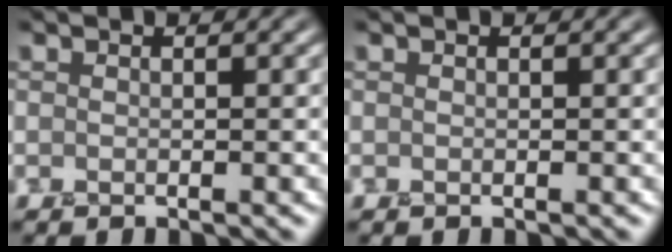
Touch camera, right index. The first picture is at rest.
{"total": 0.0}